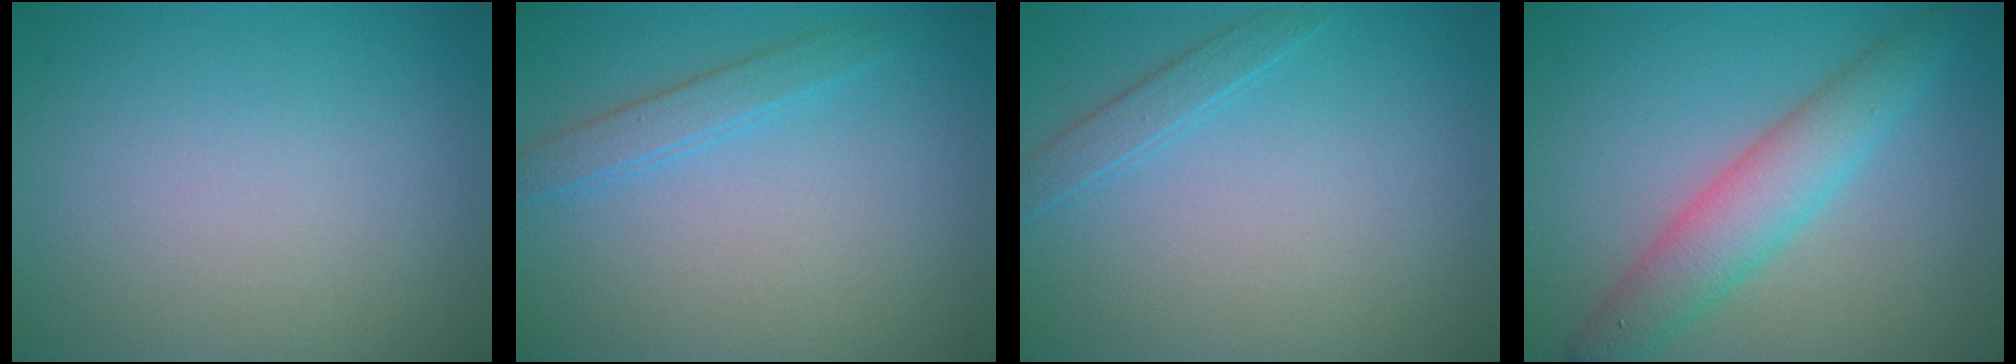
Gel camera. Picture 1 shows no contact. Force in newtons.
{"total": 2.0, "press": 2.0, "slide": 0.1}
{"total": 1.4, "press": 1.4, "slide": 0.1}
{"total": 4.7, "press": 4.7, "slide": 0.1}